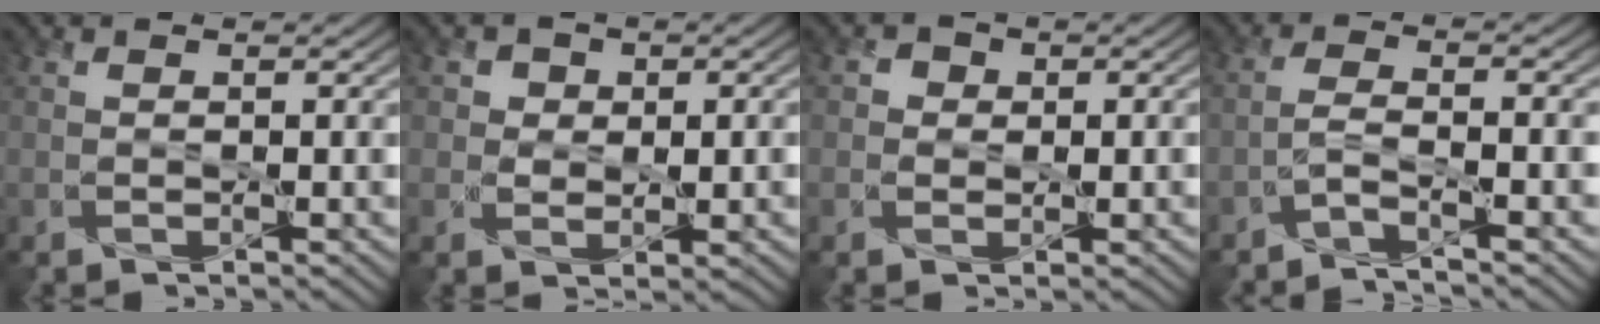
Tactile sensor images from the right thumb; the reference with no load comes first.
{"total": 2.7, "force": [0.6, 2.4, 1.2], "torque": [-0.019, -0.004, 0.008]}
{"total": 1.8, "force": [0.0, 1.7, 0.5], "torque": [-0.007, -0.002, -0.003]}
{"total": 2.7, "force": [-2.1, 0.4, 1.6], "torque": [-0.034, 0.005, -0.056]}